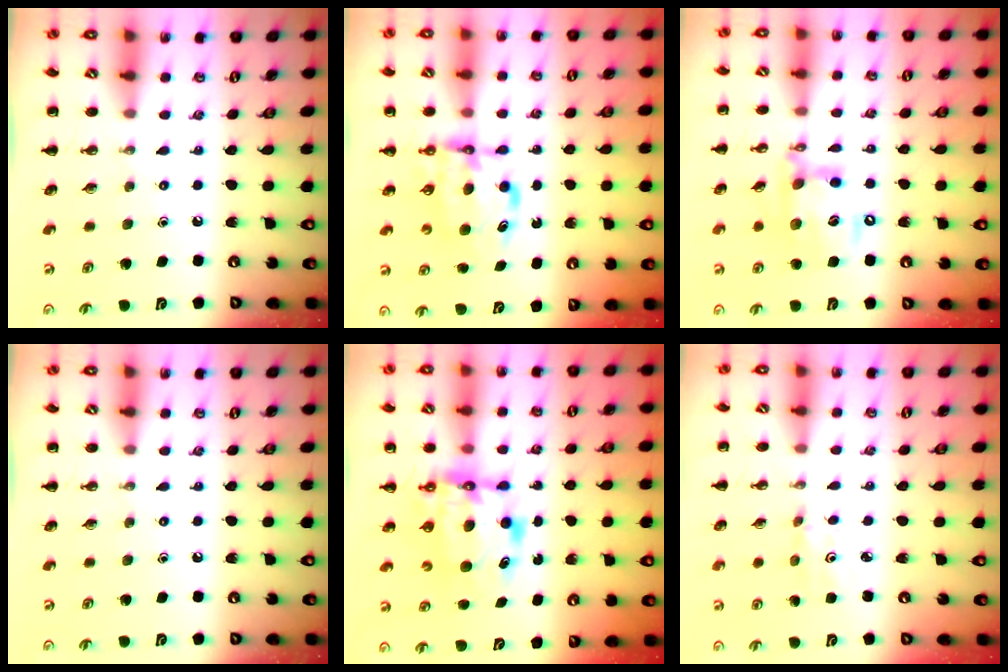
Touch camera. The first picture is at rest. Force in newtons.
{"total": 5.7, "press": 5.6, "slide": 1.4}
{"total": 15.7, "press": 15.4, "slide": 2.9}
{"total": 0.0}
{"total": 6.8, "press": 6.7, "slide": 1.3}
{"total": 2.7, "press": 2.6, "slide": 0.8}